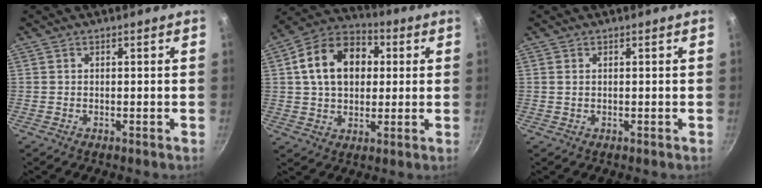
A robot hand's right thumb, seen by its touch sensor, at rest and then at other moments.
{"total": 15.8, "force": [3.0, 11.4, 10.5], "torque": [-0.147, 0.024, 0.036]}
{"total": 0.7, "force": [0.3, 0.5, 0.5], "torque": [-0.009, 0.001, 0.005]}